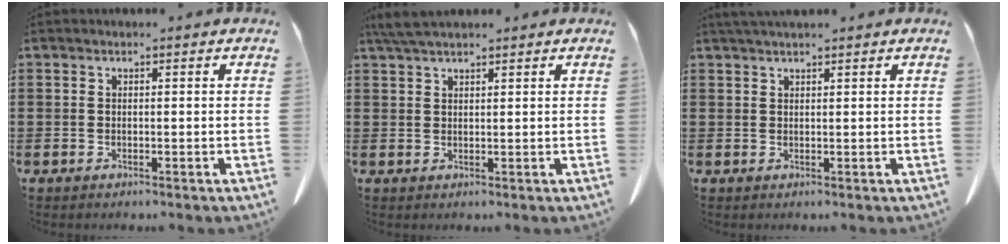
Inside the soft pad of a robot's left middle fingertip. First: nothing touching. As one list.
[{"total": 3.3, "force": [2.7, 0.6, 1.8], "torque": [-0.043, 0.000, 0.051]}, {"total": 1.5, "force": [1.3, 0.0, 0.7], "torque": [-0.016, -0.002, 0.026]}]